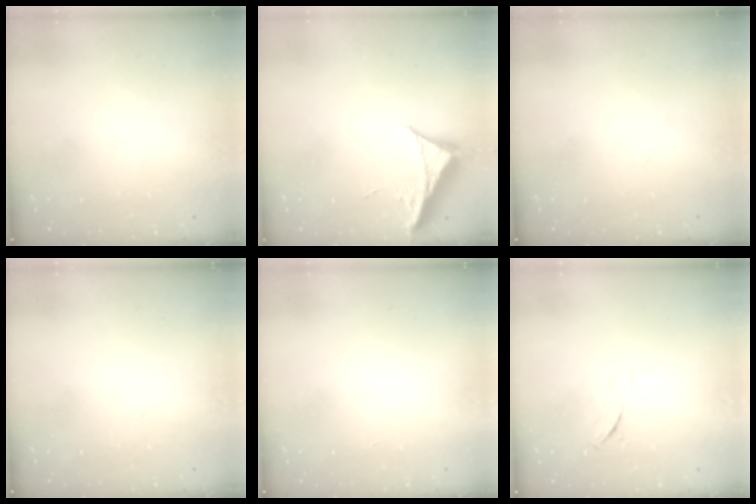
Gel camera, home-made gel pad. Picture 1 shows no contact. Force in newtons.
{"total": 9.2, "press": 9.2, "slide": 0.8}
{"total": 0.0}
{"total": 0.0}
{"total": 1.7, "press": 1.7, "slide": 0.1}
{"total": 6.3, "press": 6.2, "slide": 0.6}